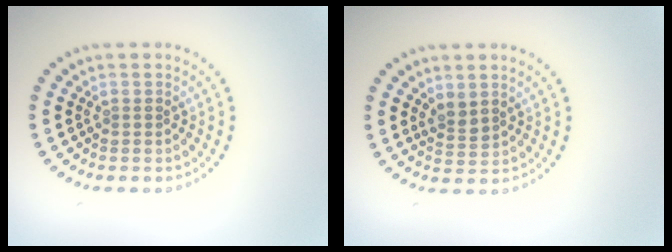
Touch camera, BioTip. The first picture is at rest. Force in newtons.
{"total": 1.5, "press": 1.3, "slide": 0.7}